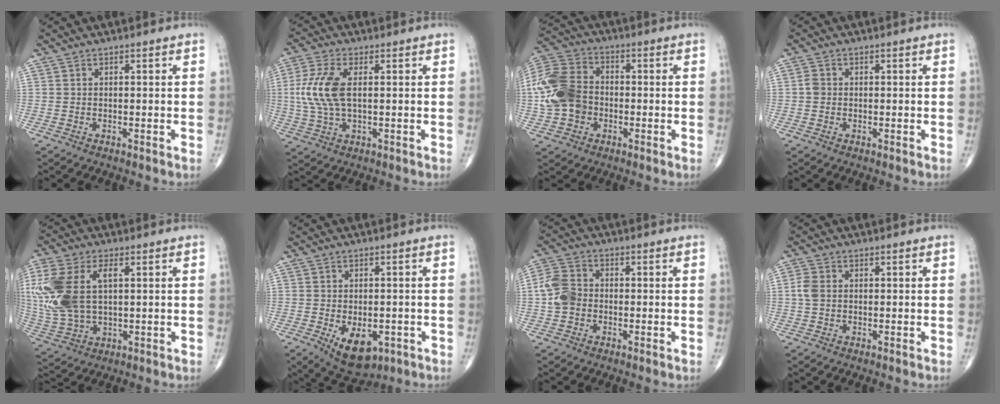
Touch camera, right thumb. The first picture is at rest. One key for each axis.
{"total": 9.6, "fx": 1.1, "fy": 4.5, "fz": 8.4, "tx": -0.206, "ty": 0.003, "tz": 0.023}
{"total": 14.2, "fx": -1.9, "fy": 11.0, "fz": 8.9, "tx": -0.179, "ty": 0.028, "tz": -0.044}
{"total": 1.6, "fx": -0.1, "fy": 1.3, "fz": 0.8, "tx": -0.012, "ty": 0.002, "tz": -0.003}
{"total": 17.6, "fx": 3.1, "fy": 10.0, "fz": 14.2, "tx": -0.340, "ty": -0.001, "tz": 0.062}
{"total": 9.0, "fx": -3.3, "fy": 5.2, "fz": 6.6, "tx": -0.085, "ty": 0.000, "tz": -0.035}
{"total": 6.4, "fx": -0.9, "fy": 5.0, "fz": 3.8, "tx": -0.074, "ty": 0.017, "tz": -0.028}
{"total": 2.8, "fx": 0.1, "fy": 2.0, "fz": 2.0, "tx": -0.052, "ty": 0.005, "tz": -0.001}